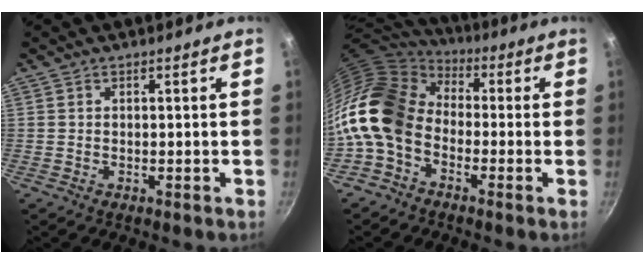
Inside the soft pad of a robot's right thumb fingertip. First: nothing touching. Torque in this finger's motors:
{"motor_torque": [2.48, 2.53, 0.97, -1.00, 0.27]}